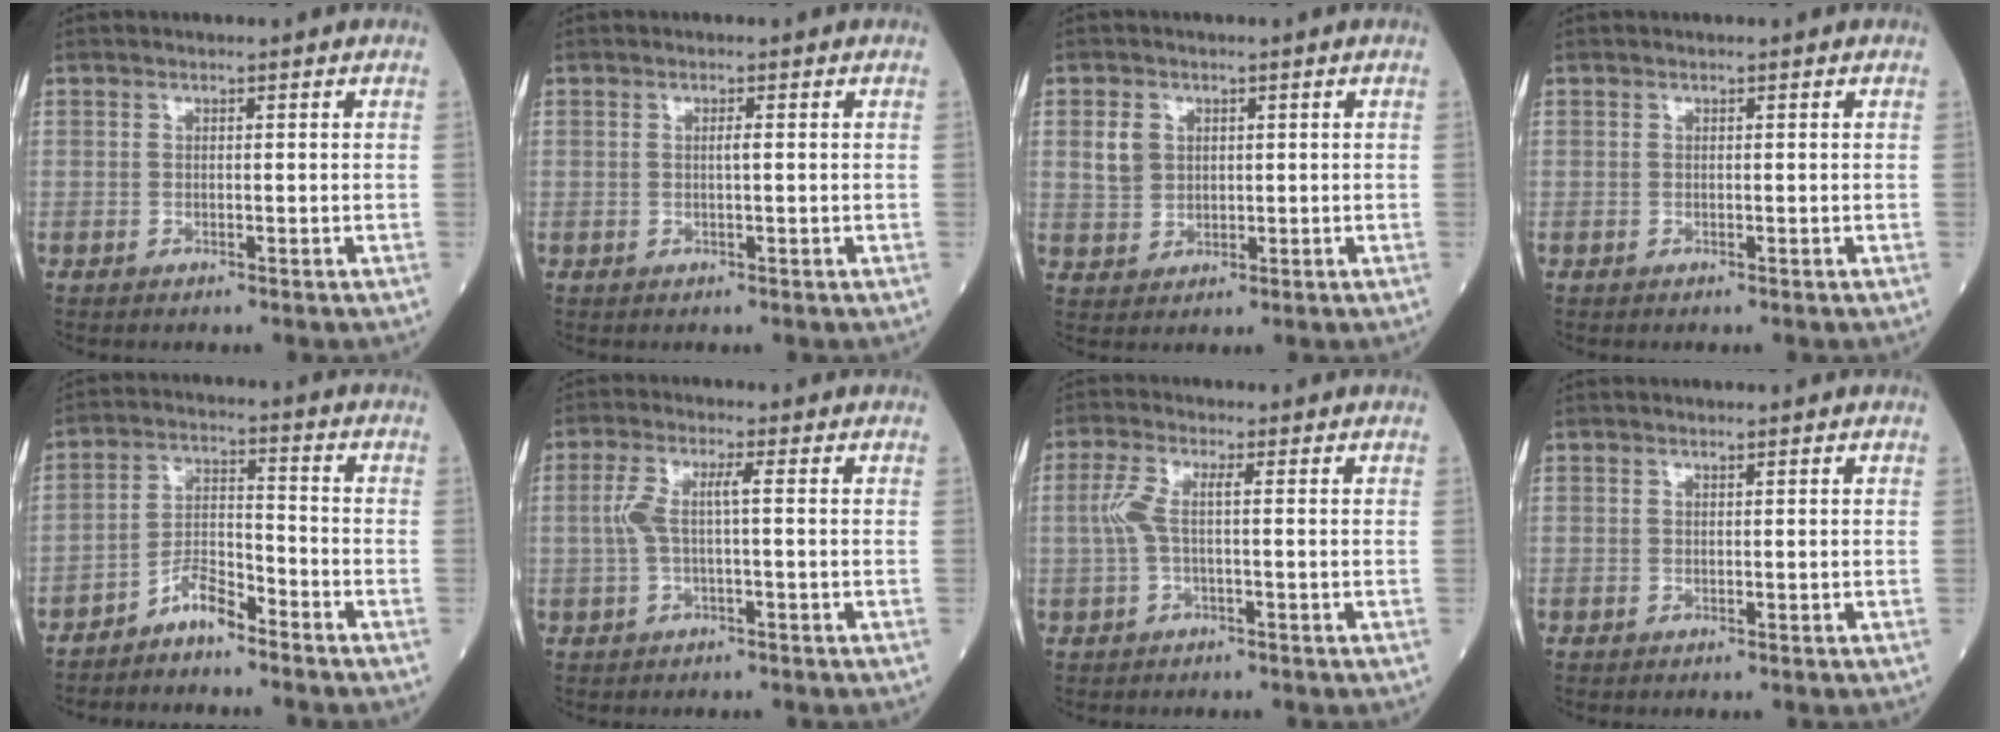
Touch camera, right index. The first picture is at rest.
{"total": 0.9, "force": [0.1, -0.1, 0.8], "torque": [-0.016, 0.000, 0.000]}
{"total": 3.8, "force": [1.0, 3.2, 1.8], "torque": [-0.038, 0.010, 0.025]}
{"total": 0.0}
{"total": 5.0, "force": [-4.2, 1.2, 2.3], "torque": [-0.040, 0.002, -0.083]}
{"total": 4.2, "force": [0.0, 0.6, 4.2], "torque": [-0.100, 0.018, 0.000]}
{"total": 3.7, "force": [0.0, 0.7, 3.6], "torque": [-0.095, 0.013, -0.004]}
{"total": 0.0}